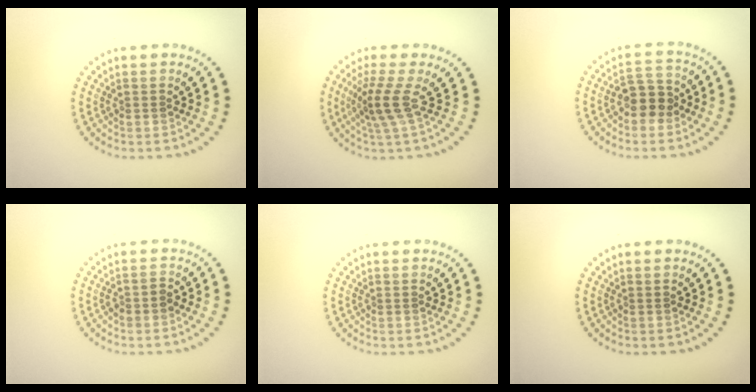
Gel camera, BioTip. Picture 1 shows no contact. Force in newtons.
{"total": 3.0, "press": 2.2, "slide": 2.1}
{"total": 3.4, "press": 3.3, "slide": 1.1}
{"total": 1.1, "press": 0.9, "slide": 0.6}
{"total": 0.0}
{"total": 0.0}